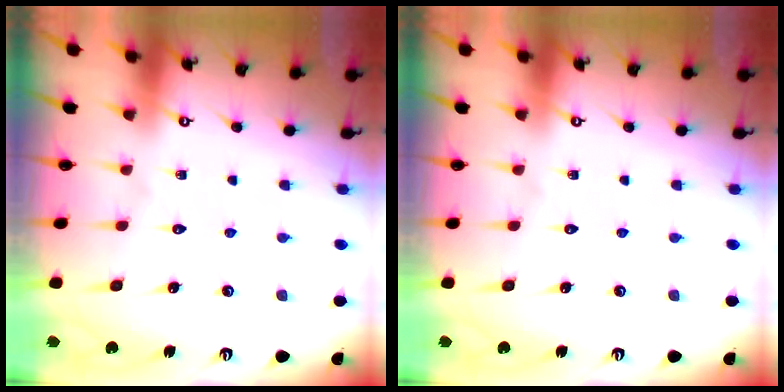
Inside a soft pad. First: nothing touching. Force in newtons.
{"total": 0.0}